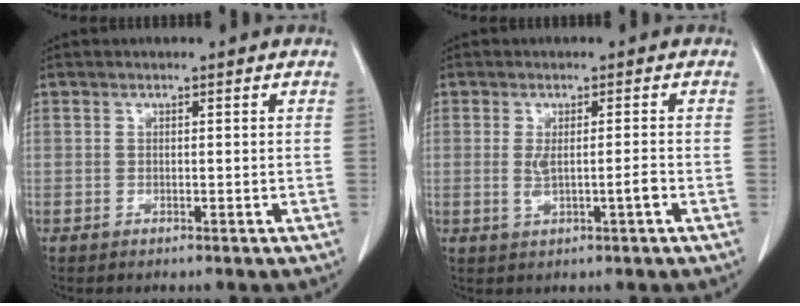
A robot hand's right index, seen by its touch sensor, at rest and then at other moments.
{"total": 3.3, "force": [-0.6, 0.1, 3.3], "torque": [-0.062, -0.001, -0.004]}